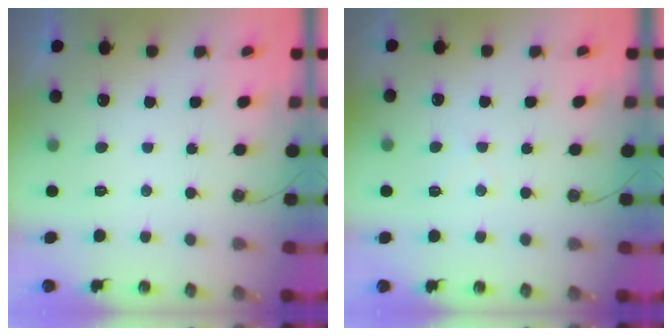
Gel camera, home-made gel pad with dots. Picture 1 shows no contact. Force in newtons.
{"total": 5.0, "press": 4.9, "slide": 0.7}